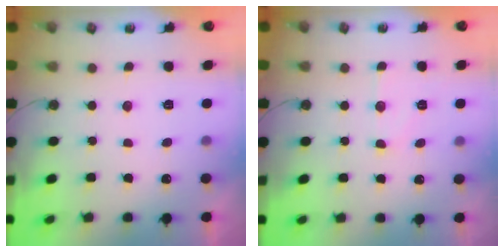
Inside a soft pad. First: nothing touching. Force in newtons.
{"total": 7.9, "press": 7.9, "slide": 0.7}